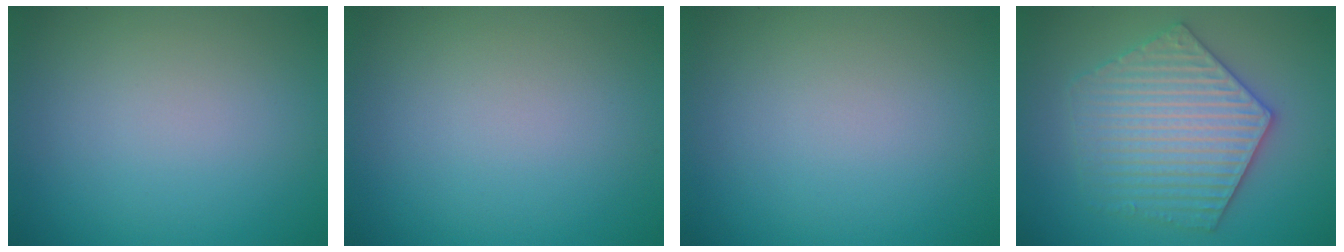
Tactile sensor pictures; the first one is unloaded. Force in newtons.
{"total": 0.0}
{"total": 0.0}
{"total": 6.1, "press": 6.1, "slide": 0.9}